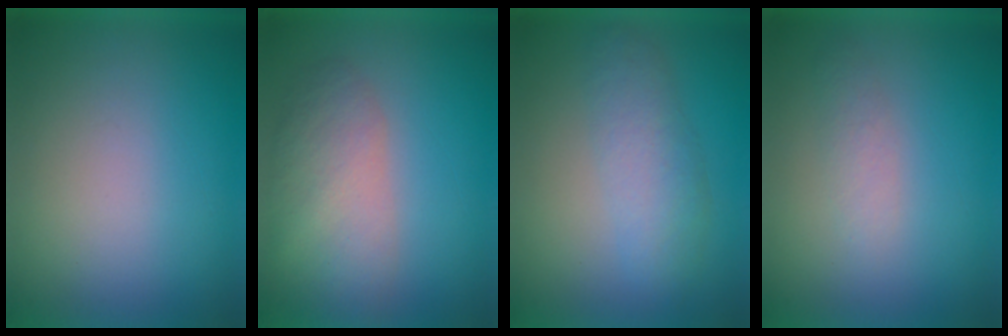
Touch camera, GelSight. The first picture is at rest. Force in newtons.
{"total": 5.6}
{"total": 3.6}
{"total": 1.9}